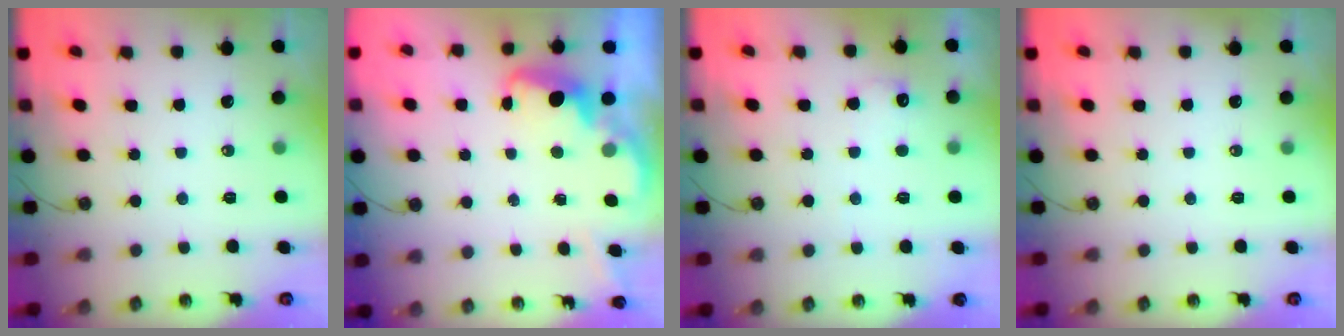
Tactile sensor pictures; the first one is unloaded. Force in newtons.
{"total": 2.7, "press": 2.6, "slide": 0.8}
{"total": 7.1, "press": 7.1, "slide": 0.5}
{"total": 0.0}